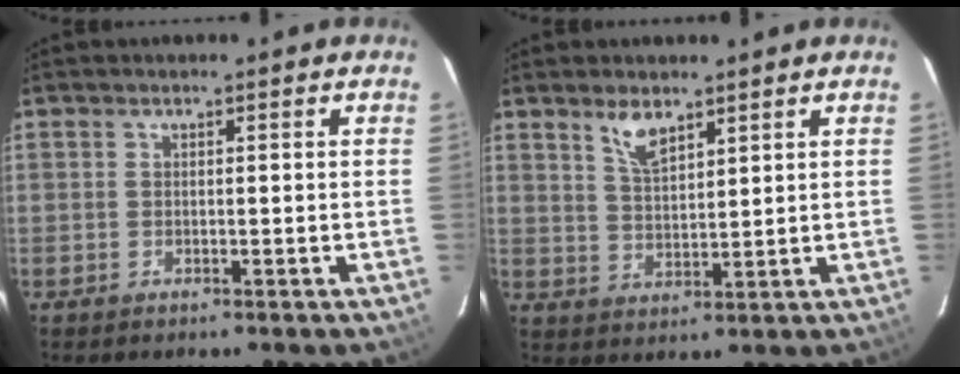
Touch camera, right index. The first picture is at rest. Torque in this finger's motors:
{"motor_torque": [0.59, 0.56, 0.06, 0.05]}